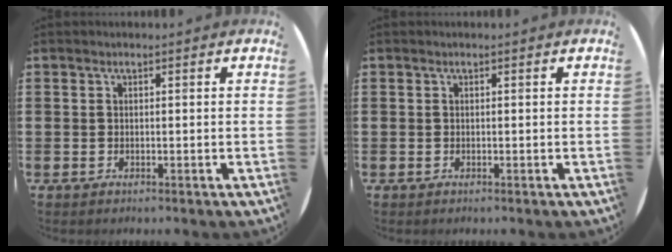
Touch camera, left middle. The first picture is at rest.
{"total": 0.0}